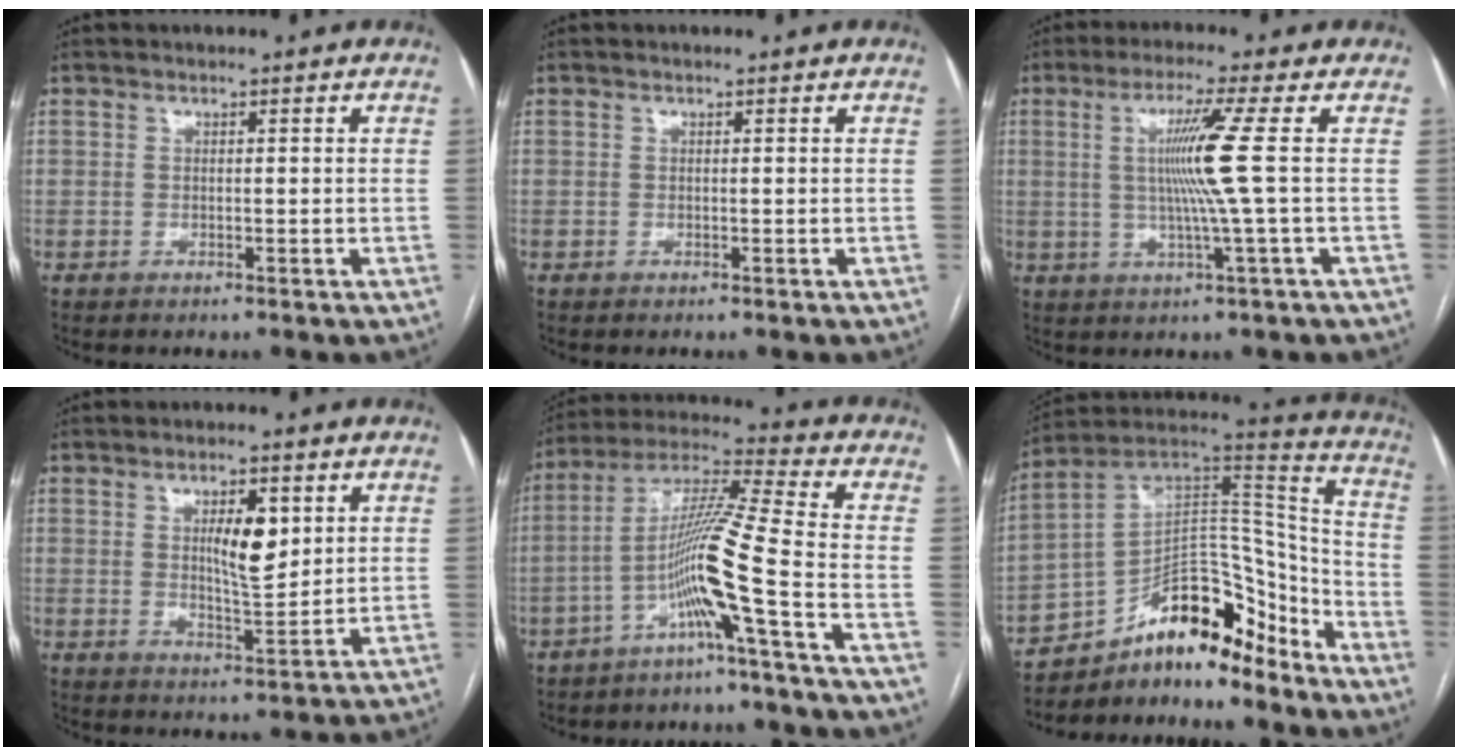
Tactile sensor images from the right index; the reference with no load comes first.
{"total": 0.0}
{"total": 8.1, "force": [0.8, -2.3, 7.7], "torque": [-0.148, -0.002, 0.022]}
{"total": 6.8, "force": [1.7, 1.7, 6.4], "torque": [-0.108, 0.002, 0.033]}
{"total": 11.1, "force": [-4.4, -2.5, 9.9], "torque": [-0.195, 0.012, -0.087]}
{"total": 18.9, "force": [-13.2, 6.6, 11.8], "torque": [-0.196, 0.056, -0.217]}